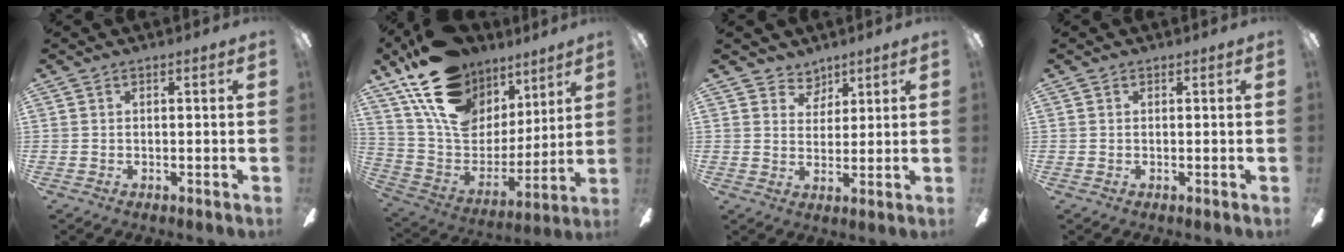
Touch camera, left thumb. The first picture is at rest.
{"total": 21.4, "force": [13.2, 13.6, 9.9], "torque": [-0.184, -0.069, 0.250]}
{"total": 5.0, "force": [4.0, 2.9, -0.2], "torque": [0.000, -0.024, 0.074]}
{"total": 0.0}